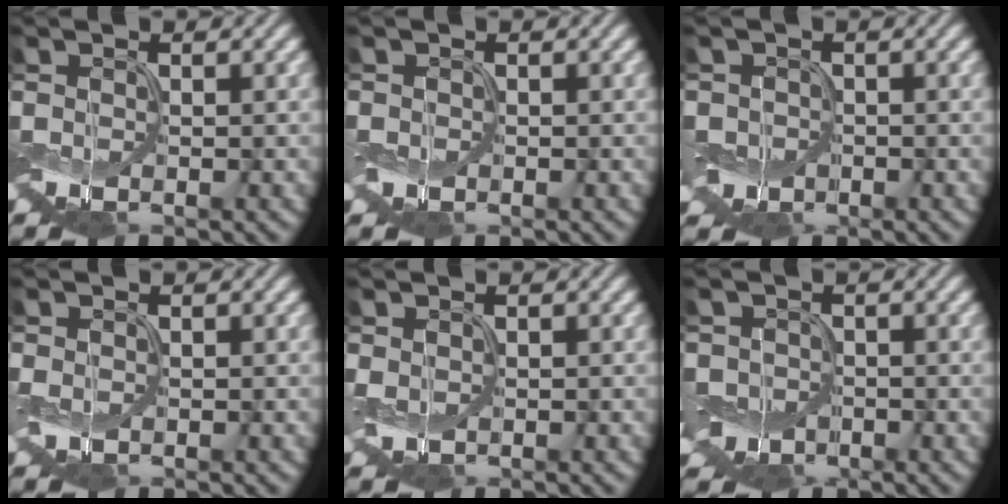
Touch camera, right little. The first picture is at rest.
{"total": 0.7, "force": [-0.1, 0.6, 0.1], "torque": [-0.007, 0.003, -0.003]}
{"total": 2.3, "force": [-0.9, 2.1, 0.6], "torque": [-0.015, -0.002, -0.020]}
{"total": 0.6, "force": [0.0, 0.4, 0.4], "torque": [-0.010, 0.002, -0.001]}
{"total": 1.0, "force": [0.0, 0.8, 0.6], "torque": [-0.020, 0.003, 0.001]}
{"total": 3.1, "force": [-1.2, 2.6, 1.1], "torque": [-0.021, -0.003, -0.027]}